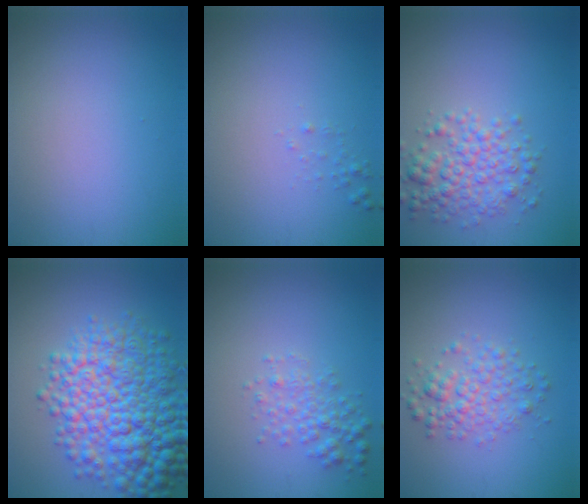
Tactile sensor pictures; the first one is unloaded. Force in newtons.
{"total": 0.6, "press": 0.6, "slide": 0.0}
{"total": 4.0, "press": 4.0, "slide": 0.1}
{"total": 10.9, "press": 10.9, "slide": 0.3}
{"total": 2.4, "press": 2.4, "slide": 0.1}
{"total": 3.1, "press": 3.1, "slide": 0.1}